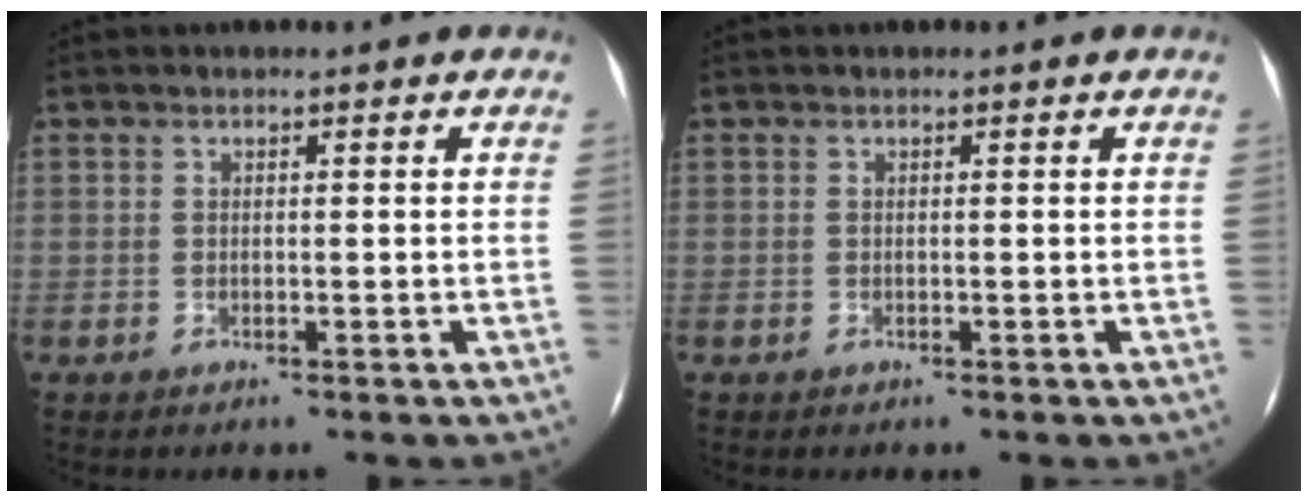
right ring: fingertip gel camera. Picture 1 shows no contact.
{"total": 0.0}